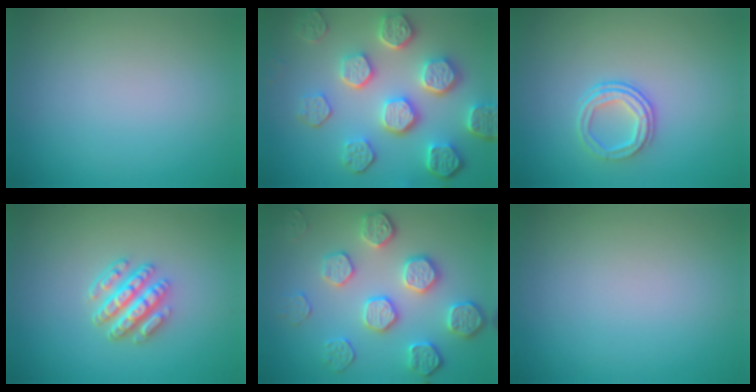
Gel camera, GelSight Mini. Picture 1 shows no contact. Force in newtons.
{"total": 7.7, "press": 5.9, "slide": 4.9}
{"total": 2.4, "press": 1.7, "slide": 1.7}
{"total": 4.2, "press": 3.4, "slide": 2.5}
{"total": 4.7, "press": 4.3, "slide": 1.8}
{"total": 0.0}